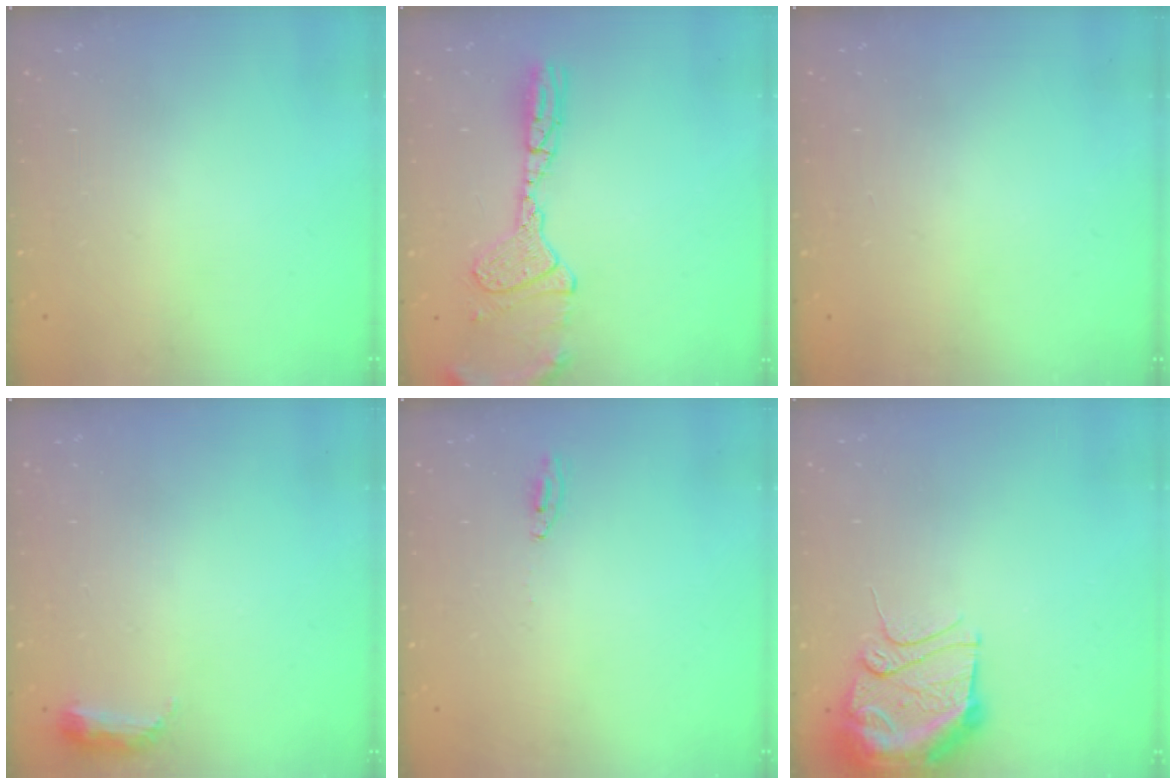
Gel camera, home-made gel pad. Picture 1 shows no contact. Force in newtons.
{"total": 13.4, "press": 13.1, "slide": 2.6}
{"total": 0.0}
{"total": 3.9, "press": 3.9, "slide": 0.7}
{"total": 2.2, "press": 2.2, "slide": 0.2}
{"total": 14.7, "press": 12.8, "slide": 7.3}